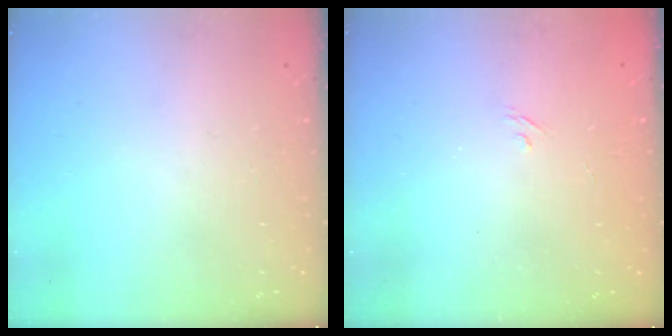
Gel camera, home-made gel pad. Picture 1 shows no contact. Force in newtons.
{"total": 2.0, "press": 1.7, "slide": 1.2}